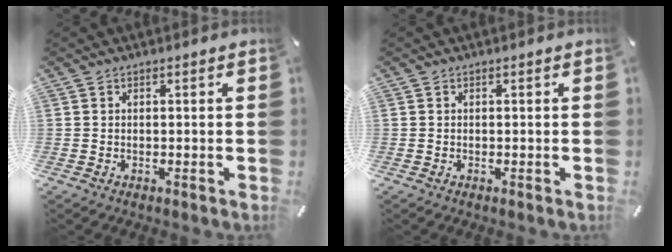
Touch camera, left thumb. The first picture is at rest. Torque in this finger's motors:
{"motor_torque": [-0.06, -0.04, -0.06, 0.00, 0.00]}